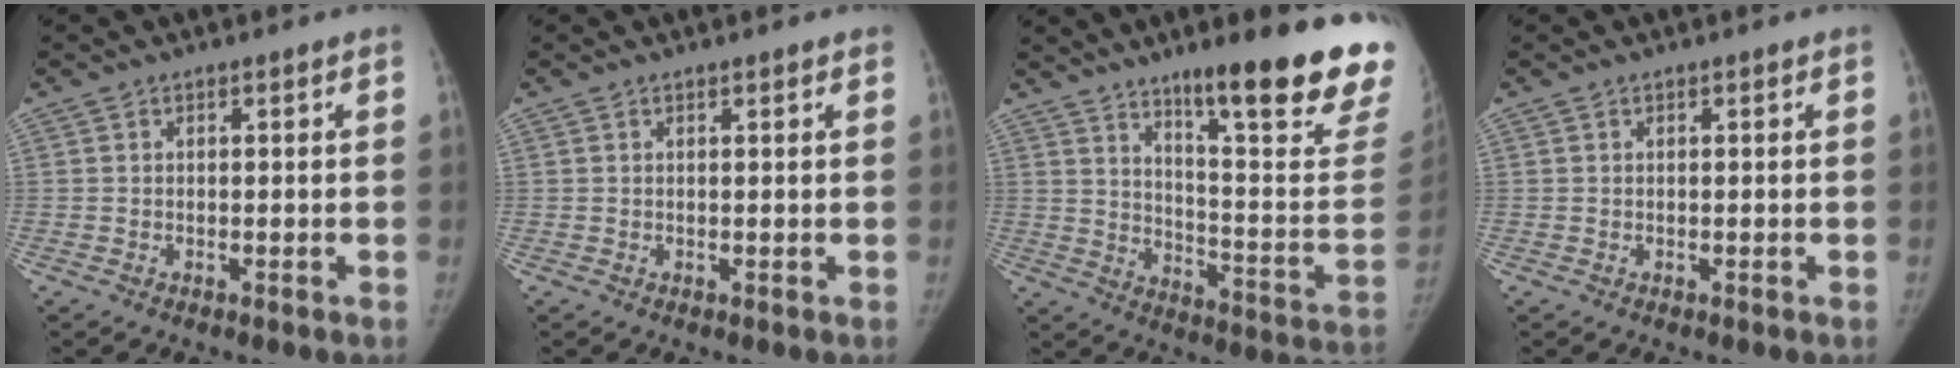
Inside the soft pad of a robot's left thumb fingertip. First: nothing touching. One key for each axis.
{"total": 0.9, "fx": 0.8, "fy": 0.2, "fz": 0.5, "tx": -0.001, "ty": 0.001, "tz": 0.011}
{"total": 25.5, "fx": 17.5, "fy": 3.7, "fz": 18.1, "tx": -0.219, "ty": -0.113, "tz": 0.250}
{"total": 0.0}